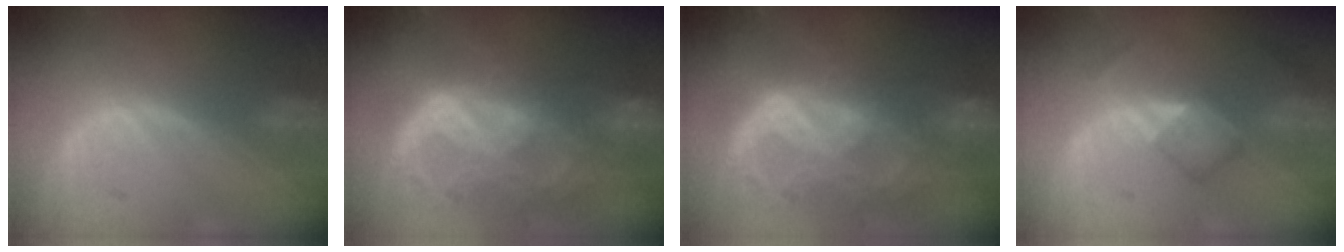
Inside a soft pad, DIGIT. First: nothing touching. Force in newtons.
{"total": 11.1, "press": 9.4, "slide": 5.9}
{"total": 11.1, "press": 9.4, "slide": 5.9}
{"total": 5.0, "press": 4.6, "slide": 2.0}